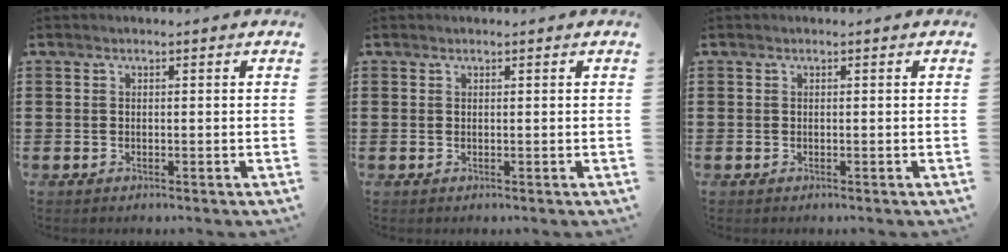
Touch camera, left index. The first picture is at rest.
{"total": 0.0}
{"total": 0.0}